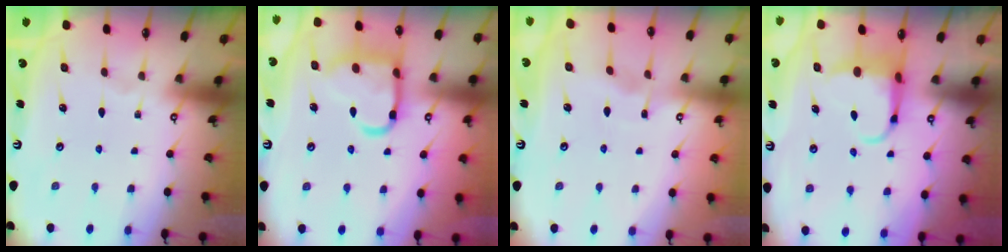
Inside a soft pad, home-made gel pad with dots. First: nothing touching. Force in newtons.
{"total": 15.3, "press": 15.2, "slide": 1.6}
{"total": 3.2, "press": 3.2, "slide": 0.1}
{"total": 5.5, "press": 5.4, "slide": 1.3}